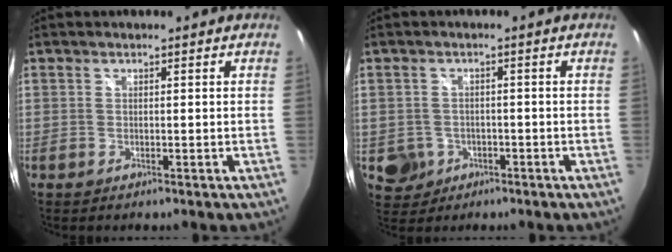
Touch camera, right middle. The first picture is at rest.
{"total": 5.1, "force": [-1.6, 4.7, 1.1], "torque": [-0.036, 0.004, -0.014]}